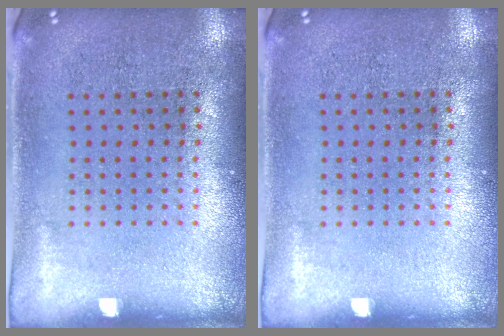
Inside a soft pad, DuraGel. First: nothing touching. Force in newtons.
{"total": 0.0}